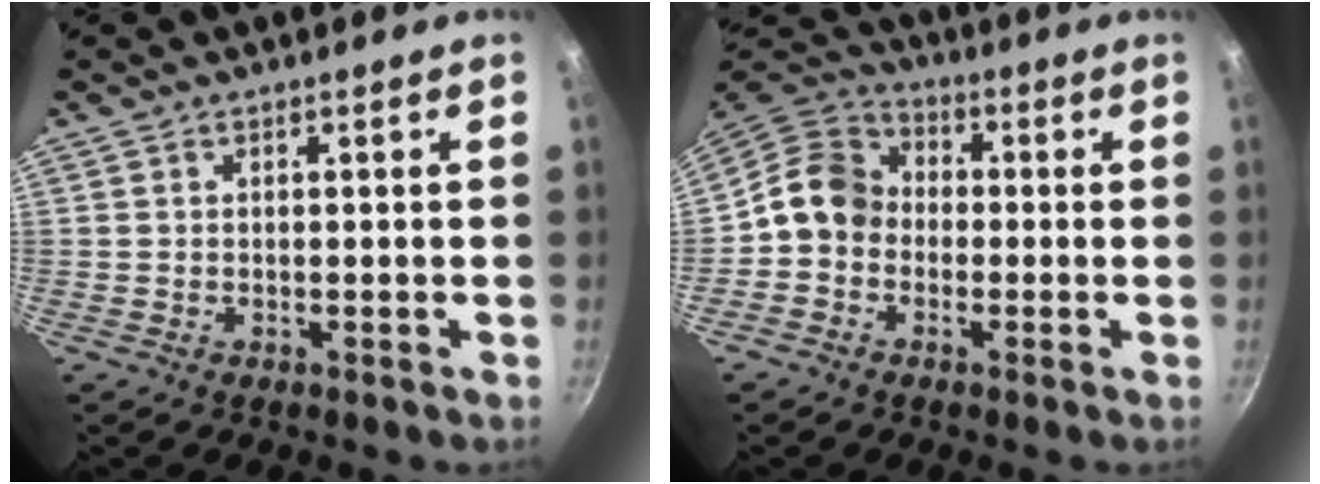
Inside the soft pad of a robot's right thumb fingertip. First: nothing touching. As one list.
[{"total": 9.4, "force": [-1.2, 8.1, 4.7], "torque": [-0.054, 0.035, -0.047]}]